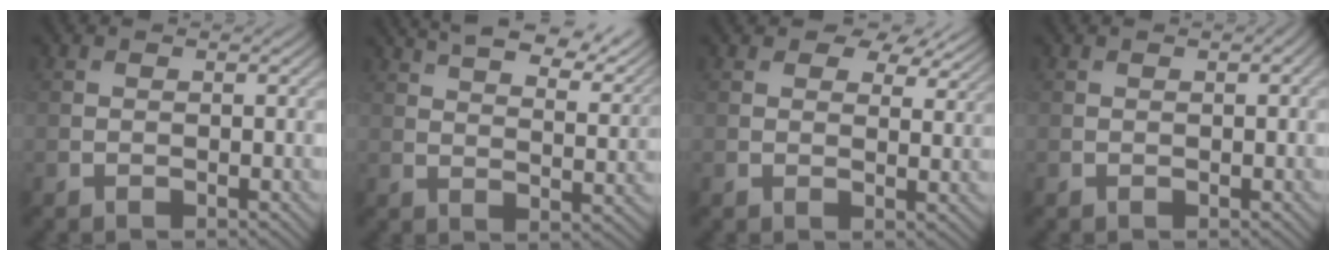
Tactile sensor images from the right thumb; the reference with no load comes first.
{"total": 10.4, "force": [7.8, 3.2, 6.1], "torque": [-0.118, 0.016, 0.124]}
{"total": 7.4, "force": [5.3, 3.8, 3.6], "torque": [-0.061, 0.003, 0.090]}
{"total": 0.9, "force": [0.3, 0.2, 0.8], "torque": [-0.010, 0.000, 0.006]}